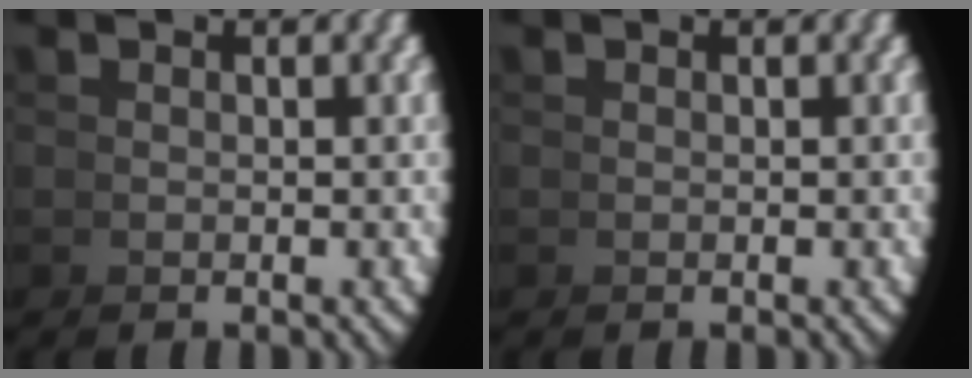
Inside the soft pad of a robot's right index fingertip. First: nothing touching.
{"total": 0.0}